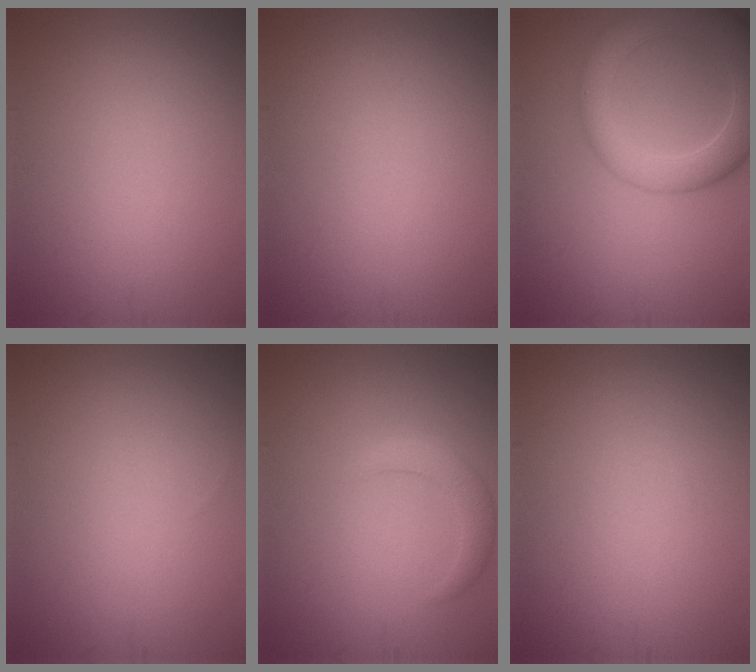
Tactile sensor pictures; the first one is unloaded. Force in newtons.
{"total": 0.0}
{"total": 6.5, "press": 6.5, "slide": 0.5}
{"total": 0.0}
{"total": 2.3, "press": 2.3, "slide": 0.4}
{"total": 0.0}